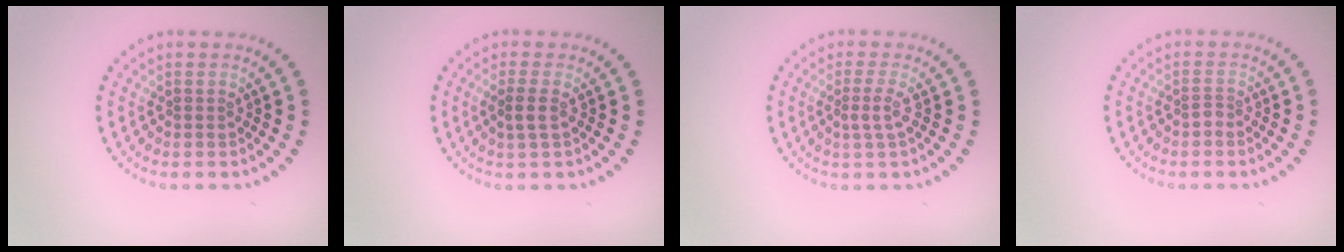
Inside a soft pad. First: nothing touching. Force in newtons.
{"total": 1.3, "press": 1.1, "slide": 0.6}
{"total": 1.7, "press": 1.2, "slide": 1.3}
{"total": 0.9, "press": 0.5, "slide": 0.7}